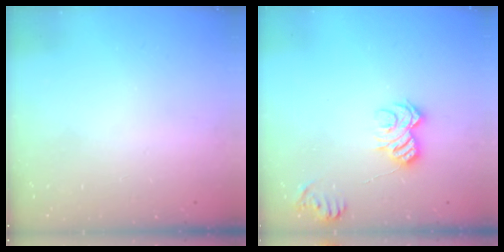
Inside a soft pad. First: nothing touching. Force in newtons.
{"total": 8.6, "press": 8.6, "slide": 0.0}